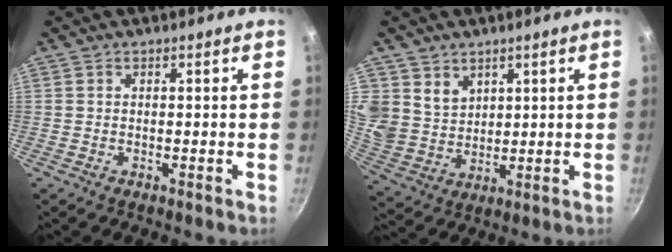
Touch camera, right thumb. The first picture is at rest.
{"total": 8.6, "force": [4.3, 6.9, 2.8], "torque": [-0.030, -0.025, 0.095]}